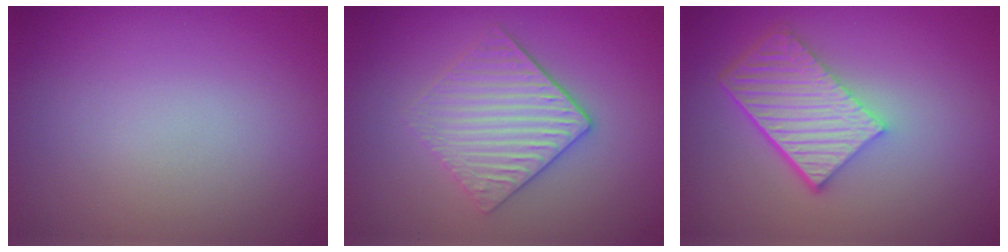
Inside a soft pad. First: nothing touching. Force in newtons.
{"total": 4.1, "press": 3.4, "slide": 2.3}
{"total": 6.0, "press": 4.2, "slide": 4.3}